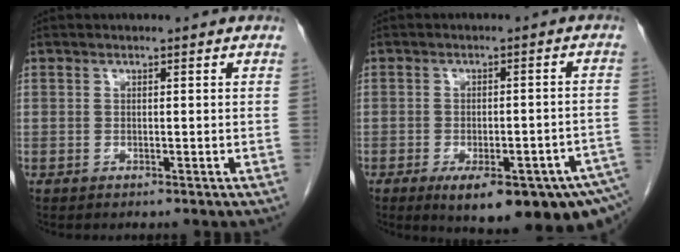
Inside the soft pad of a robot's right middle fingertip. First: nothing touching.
{"total": 17.6, "force": [-11.1, 3.5, 13.2], "torque": [-0.121, -0.003, -0.140]}